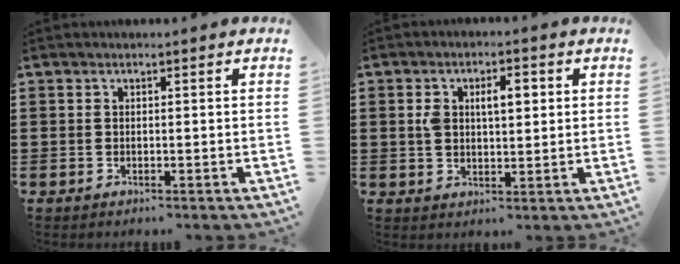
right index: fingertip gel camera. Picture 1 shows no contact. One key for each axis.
{"total": 4.6, "fx": 1.0, "fy": 2.5, "fz": 3.8, "tx": -0.064, "ty": 0.008, "tz": 0.010}